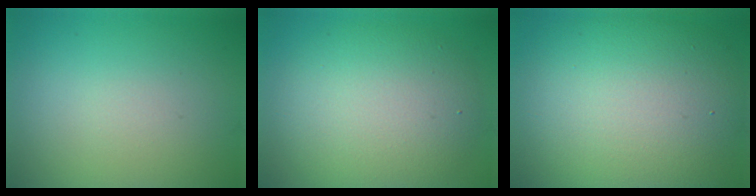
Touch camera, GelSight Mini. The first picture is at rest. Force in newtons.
{"total": 7.6, "press": 7.6, "slide": 0.4}
{"total": 13.3, "press": 13.3, "slide": 0.1}